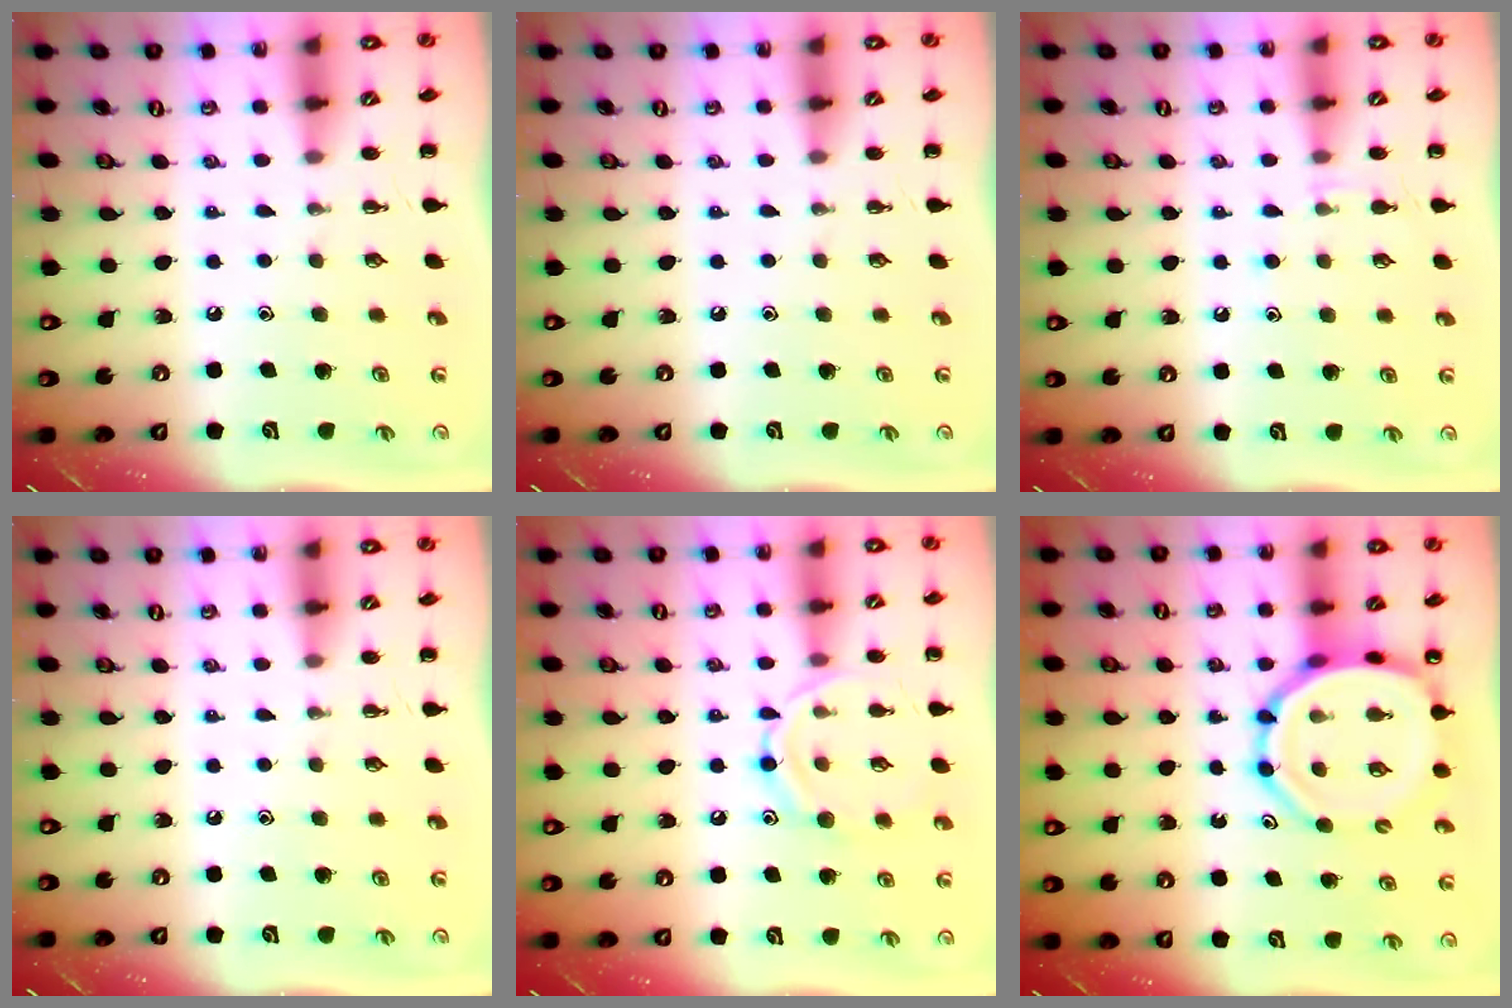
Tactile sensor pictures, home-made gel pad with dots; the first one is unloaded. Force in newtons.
{"total": 0.0}
{"total": 6.2, "press": 5.9, "slide": 2.0}
{"total": 0.0}
{"total": 11.5, "press": 11.4, "slide": 0.9}
{"total": 12.5, "press": 11.9, "slide": 3.7}